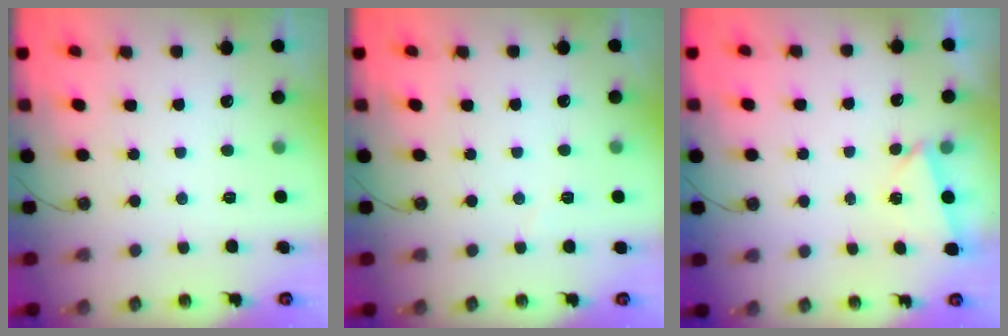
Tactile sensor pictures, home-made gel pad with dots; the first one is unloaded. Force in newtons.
{"total": 2.8, "press": 2.7, "slide": 0.8}
{"total": 1.6, "press": 0.9, "slide": 1.2}